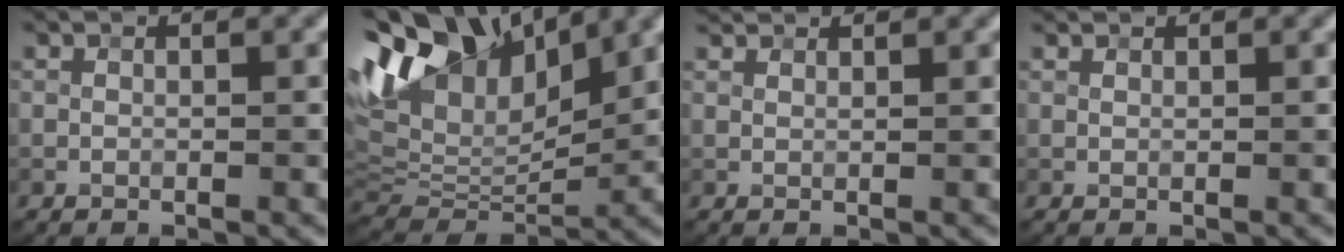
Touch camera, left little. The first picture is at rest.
{"total": 12.9, "force": [6.6, 6.9, 8.6], "torque": [-0.185, 0.038, 0.113]}
{"total": 2.3, "force": [2.0, 0.6, 0.8], "torque": [-0.022, -0.002, 0.031]}
{"total": 0.8, "force": [0.7, 0.1, 0.1], "torque": [-0.006, -0.002, 0.011]}